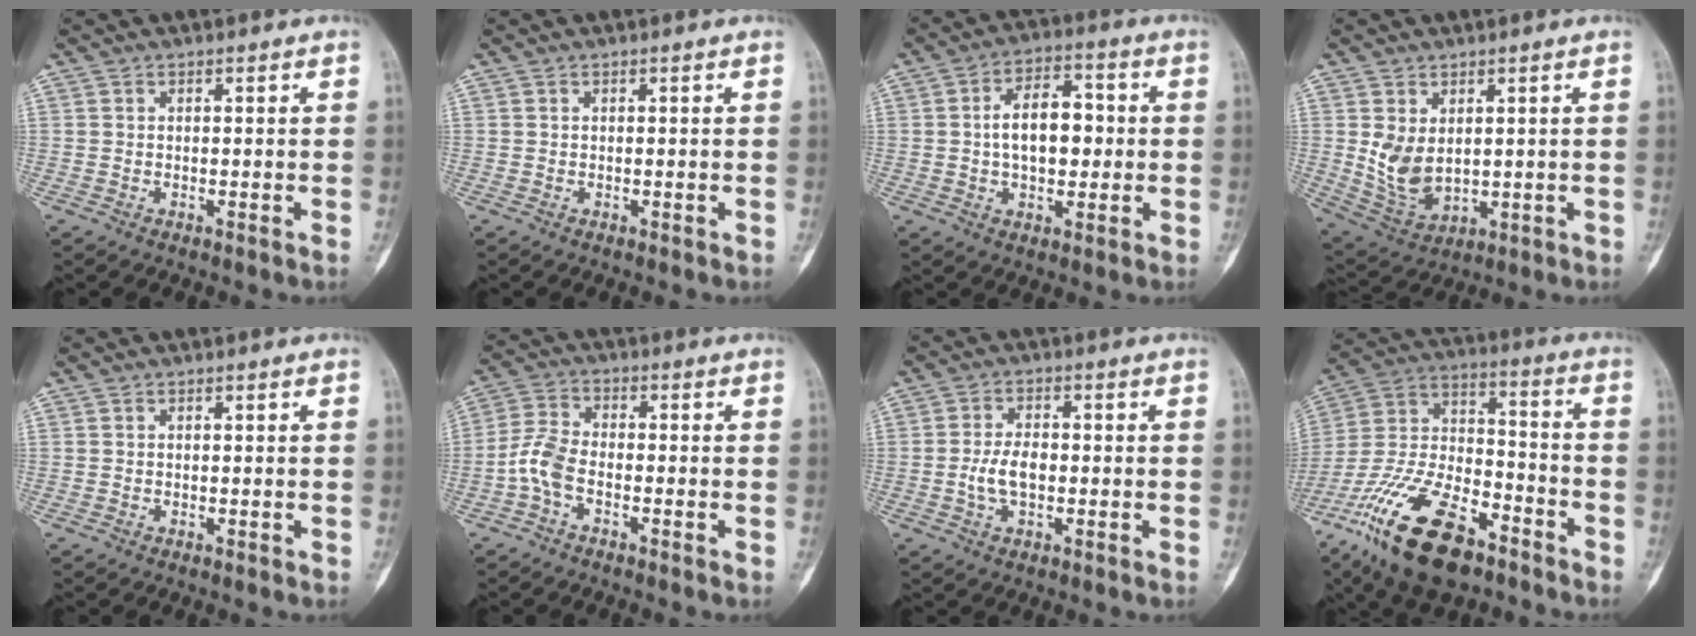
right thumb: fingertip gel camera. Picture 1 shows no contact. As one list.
[{"total": 0.0}, {"total": 10.6, "force": [0.2, 6.4, 8.4], "torque": [-0.109, 0.022, 0.000]}, {"total": 8.5, "force": [1.0, 5.9, 6.0], "torque": [-0.097, -0.013, 0.042]}, {"total": 0.0}, {"total": 6.3, "force": [-2.5, 3.5, 4.5], "torque": [-0.099, 0.023, -0.060]}, {"total": 5.6, "force": [-1.0, 3.2, 4.5], "torque": [-0.084, 0.013, -0.020]}, {"total": 23.6, "force": [-14.6, 10.3, 15.5], "torque": [-0.329, 0.052, -0.270]}]